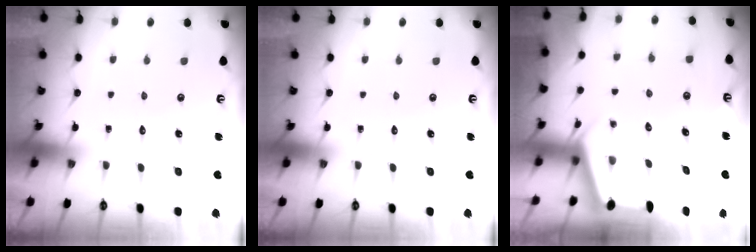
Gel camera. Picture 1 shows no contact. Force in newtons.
{"total": 0.0}
{"total": 2.4, "press": 2.4, "slide": 0.3}